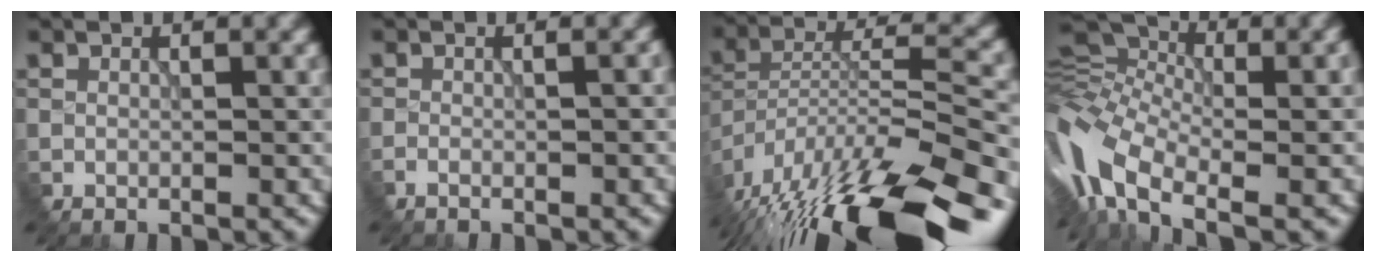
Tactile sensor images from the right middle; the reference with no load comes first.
{"total": 1.8, "force": [-0.3, 0.8, 1.6], "torque": [0.001, 0.009, -0.012]}
{"total": 16.9, "force": [-13.2, 3.7, 9.9], "torque": [-0.181, 0.001, -0.211]}
{"total": 10.8, "force": [-5.0, 5.1, 8.1], "torque": [-0.183, -0.001, -0.108]}